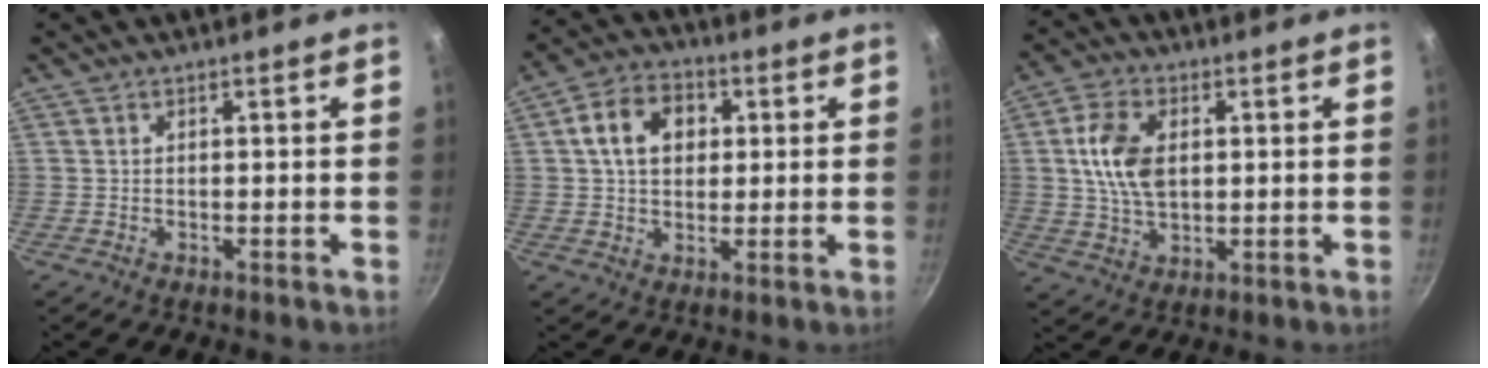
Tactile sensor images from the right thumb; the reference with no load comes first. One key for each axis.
{"total": 10.0, "fx": 2.3, "fy": 7.5, "fz": 6.2, "tx": -0.083, "ty": 0.013, "tz": 0.026}
{"total": 10.4, "fx": 1.6, "fy": 6.4, "fz": 7.9, "tx": -0.137, "ty": 0.002, "tz": 0.029}